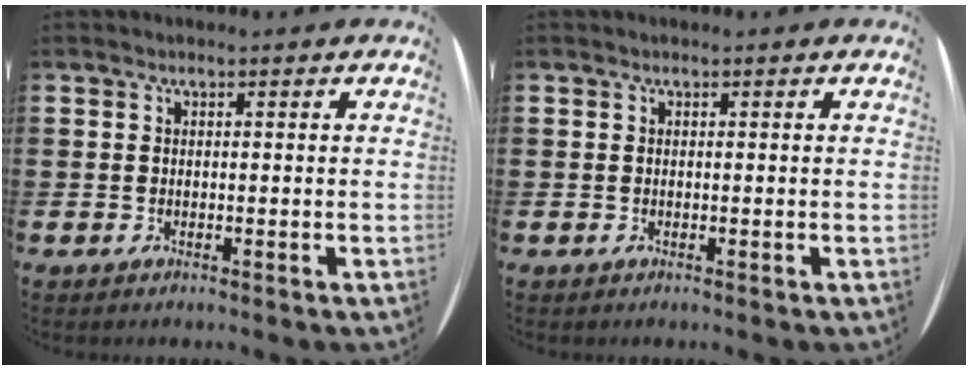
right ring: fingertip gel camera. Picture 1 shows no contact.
{"total": 0.0}